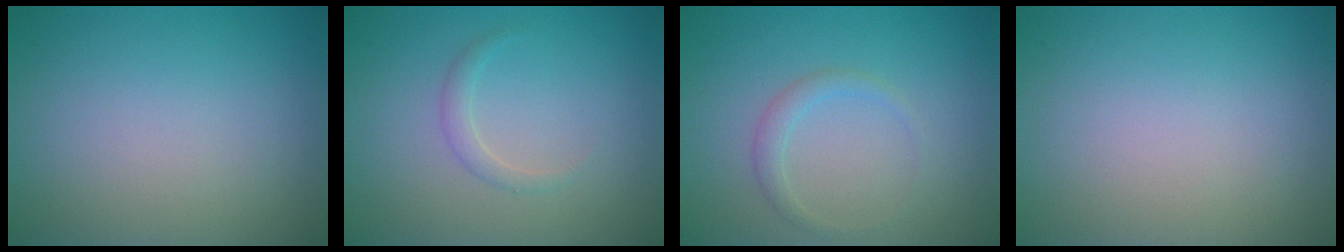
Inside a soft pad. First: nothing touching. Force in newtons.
{"total": 1.1, "press": 1.1, "slide": 0.1}
{"total": 1.3, "press": 1.3, "slide": 0.0}
{"total": 0.0}